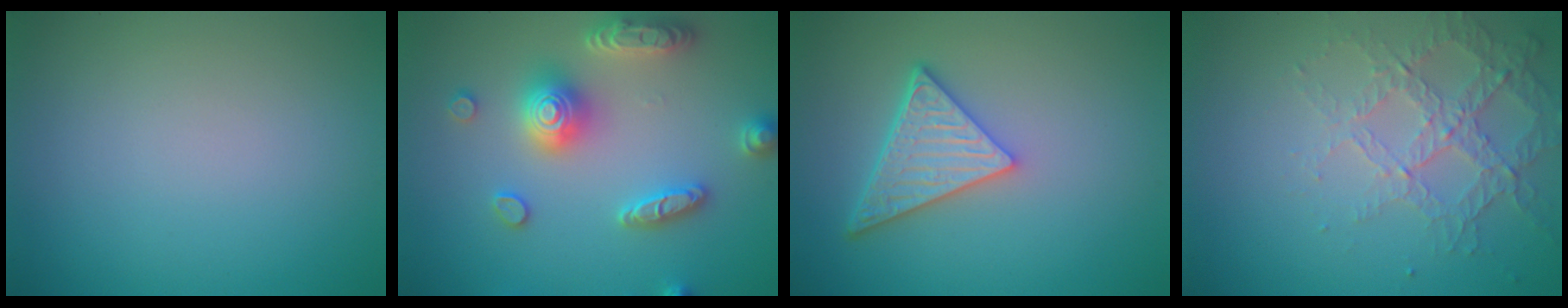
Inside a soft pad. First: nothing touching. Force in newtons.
{"total": 5.5, "press": 5.4, "slide": 0.9}
{"total": 5.0, "press": 4.3, "slide": 2.7}
{"total": 4.0, "press": 3.0, "slide": 2.8}